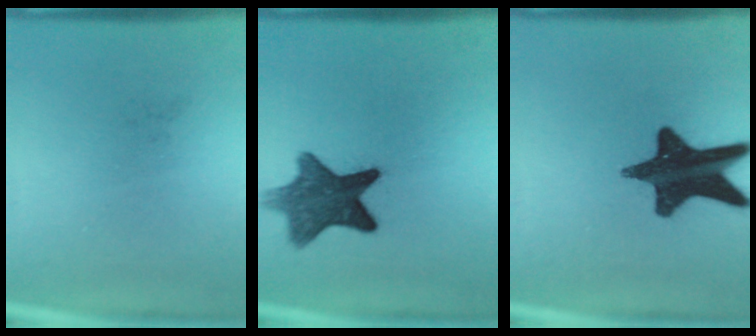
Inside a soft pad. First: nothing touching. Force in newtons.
{"total": 9.7}
{"total": 16.7}